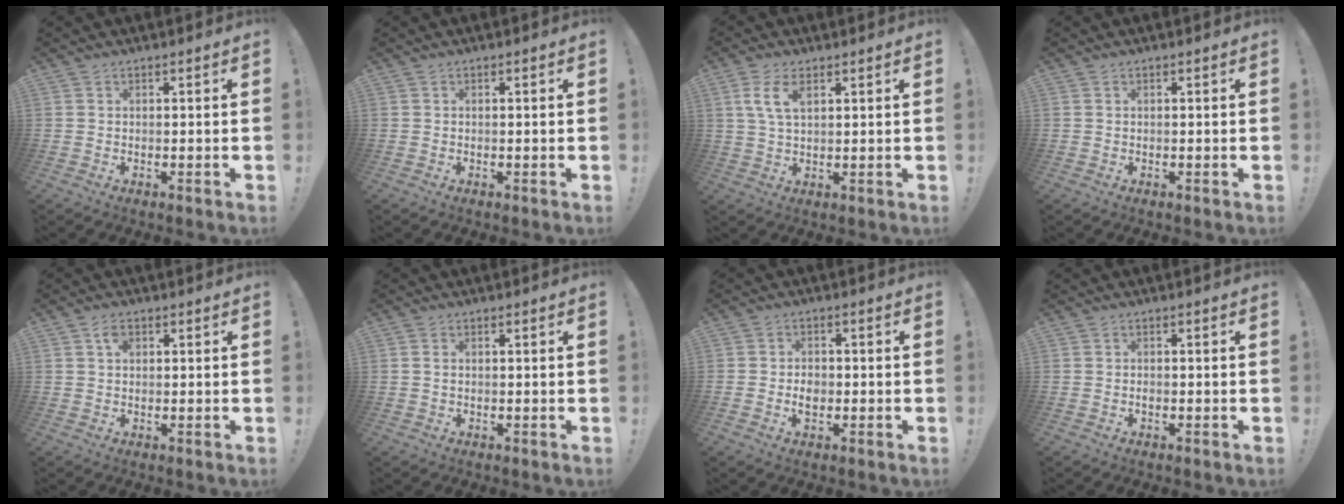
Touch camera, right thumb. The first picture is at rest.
{"total": 0.0}
{"total": 6.8, "force": [2.8, 3.3, 5.2], "torque": [-0.097, -0.002, 0.049]}
{"total": 0.0}
{"total": 2.5, "force": [0.9, 1.7, 1.5], "torque": [-0.019, 0.000, 0.012]}
{"total": 0.9, "force": [0.1, 0.6, 0.7], "torque": [-0.021, 0.005, 0.003]}
{"total": 3.5, "force": [-1.2, 2.6, 2.1], "torque": [-0.018, 0.002, -0.023]}
{"total": 0.6, "force": [-0.5, 0.3, 0.3], "torque": [-0.006, 0.001, -0.009]}